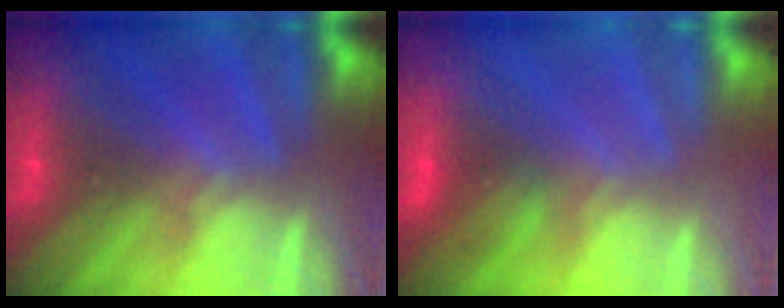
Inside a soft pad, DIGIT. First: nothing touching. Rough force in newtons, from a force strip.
{"total": 1.4}